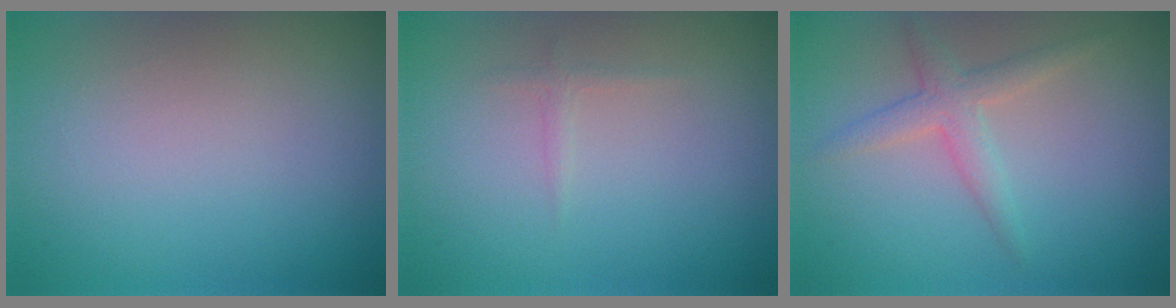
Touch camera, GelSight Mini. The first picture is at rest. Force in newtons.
{"total": 0.7, "press": 0.7, "slide": 0.1}
{"total": 2.5, "press": 2.5, "slide": 0.0}